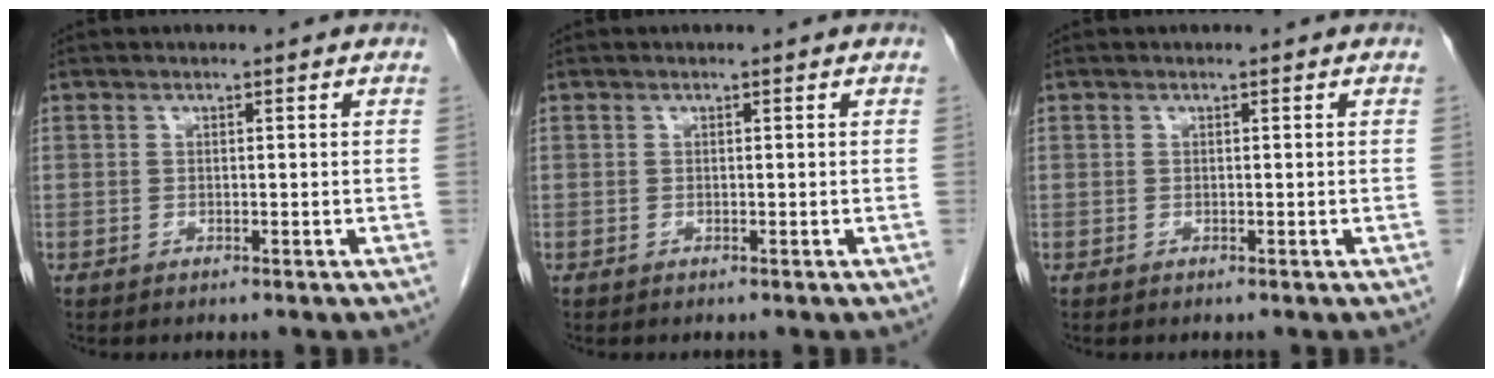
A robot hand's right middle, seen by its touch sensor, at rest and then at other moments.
{"total": 0.0}
{"total": 0.0}